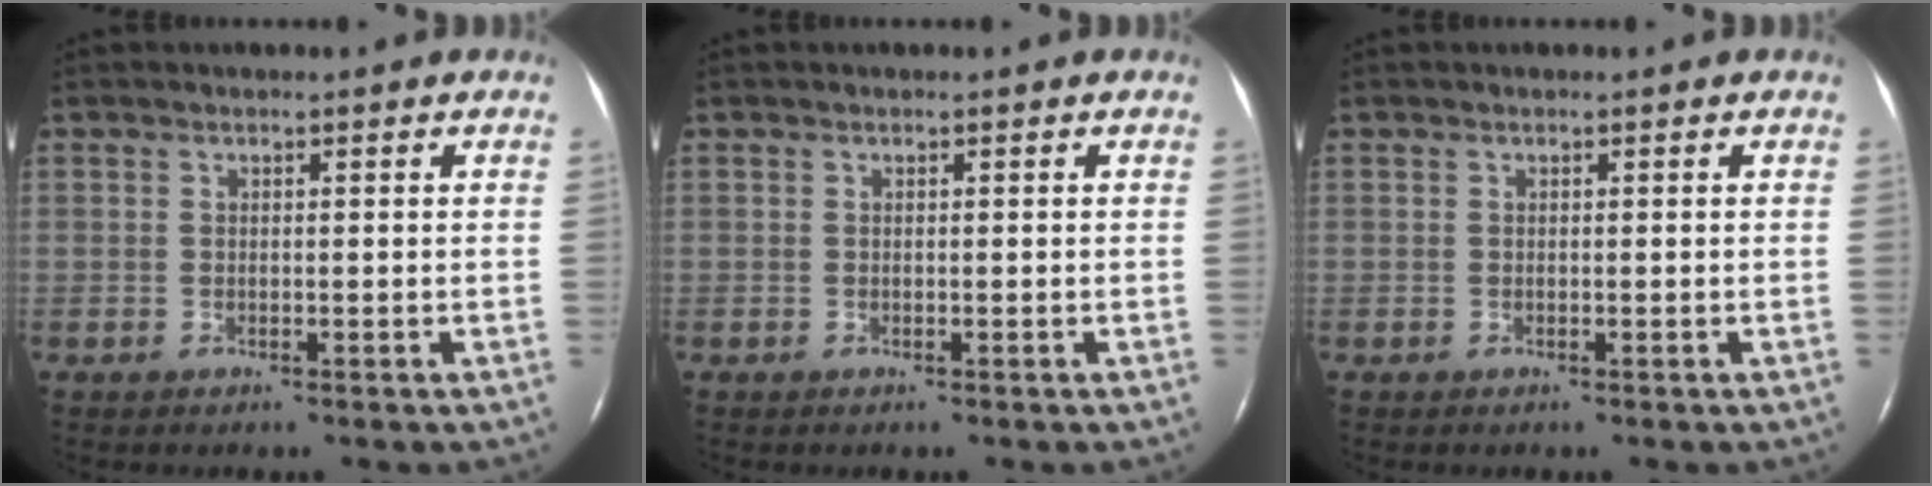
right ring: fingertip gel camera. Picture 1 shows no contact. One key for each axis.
{"total": 0.0}
{"total": 0.0}